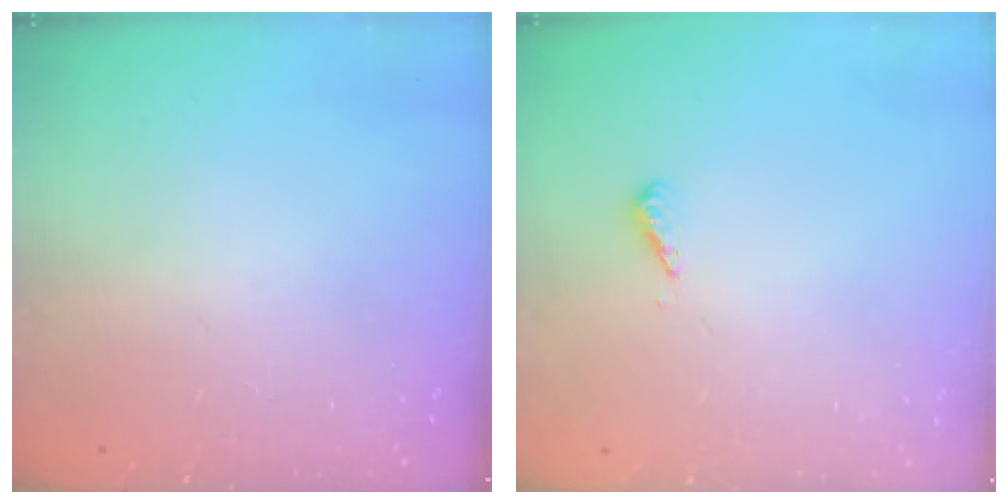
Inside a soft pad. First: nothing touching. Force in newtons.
{"total": 3.1, "press": 3.0, "slide": 0.7}